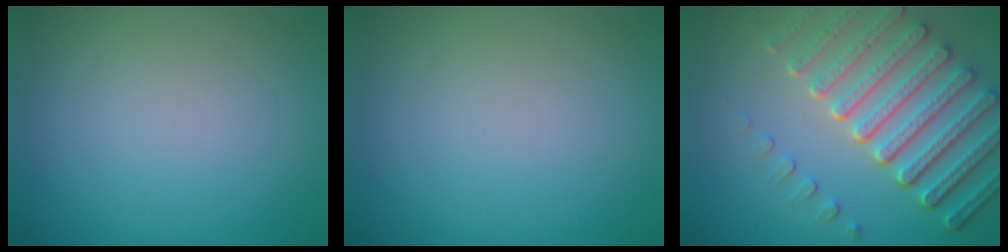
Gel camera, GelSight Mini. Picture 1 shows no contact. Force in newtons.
{"total": 0.0}
{"total": 7.7, "press": 5.7, "slide": 5.2}